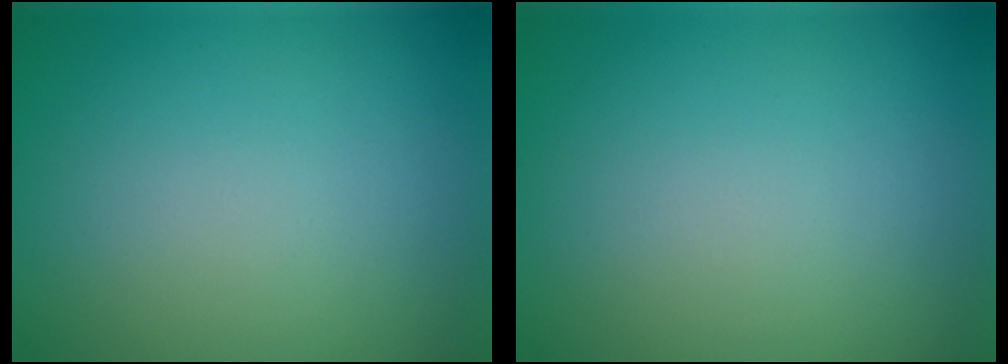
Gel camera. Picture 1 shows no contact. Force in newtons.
{"total": 0.0}